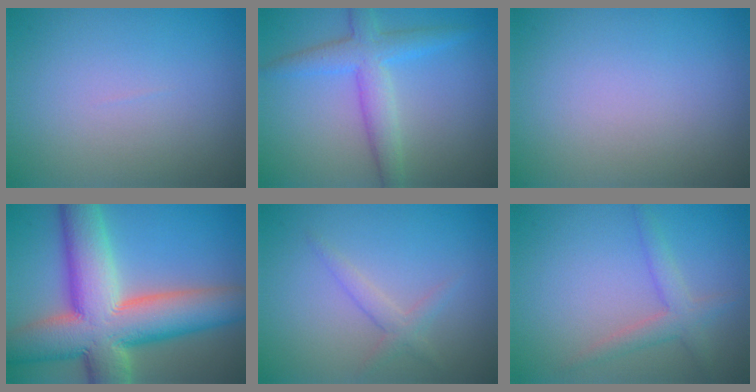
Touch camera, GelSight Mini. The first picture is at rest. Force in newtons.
{"total": 4.0, "press": 4.0, "slide": 0.1}
{"total": 0.0}
{"total": 14.2, "press": 14.2, "slide": 1.2}
{"total": 1.6, "press": 1.6, "slide": 0.1}
{"total": 2.4, "press": 2.4, "slide": 0.1}